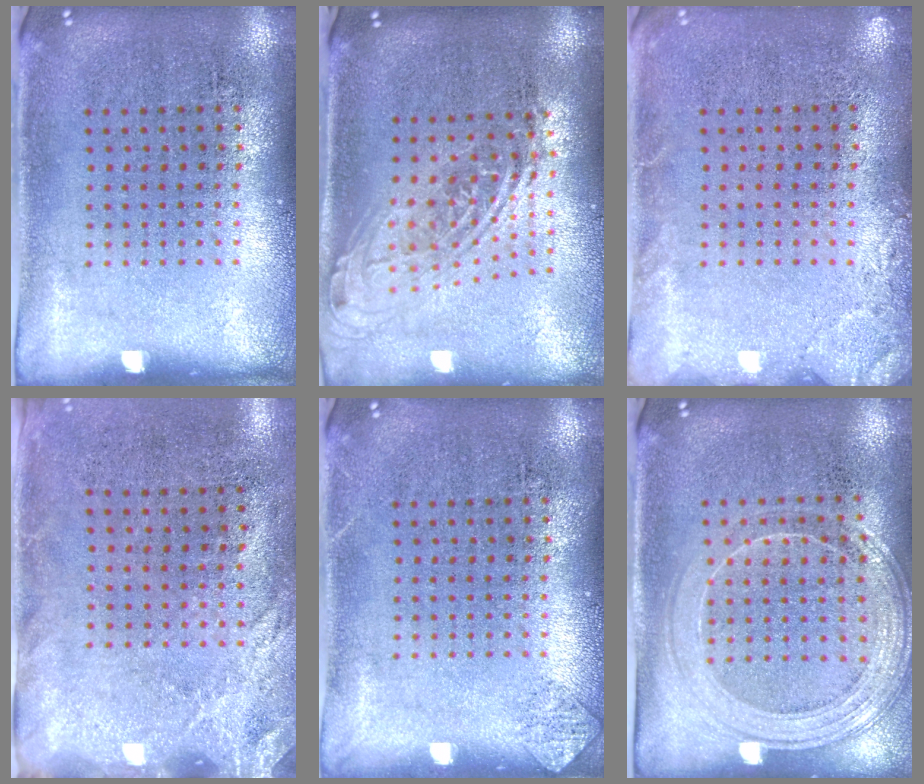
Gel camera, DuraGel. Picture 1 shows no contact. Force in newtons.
{"total": 2.0, "press": 1.5, "slide": 1.2}
{"total": 1.9, "press": 1.8, "slide": 0.3}
{"total": 2.7, "press": 2.1, "slide": 1.7}
{"total": 0.8, "press": 0.8, "slide": 0.1}
{"total": 1.5, "press": 1.4, "slide": 0.3}